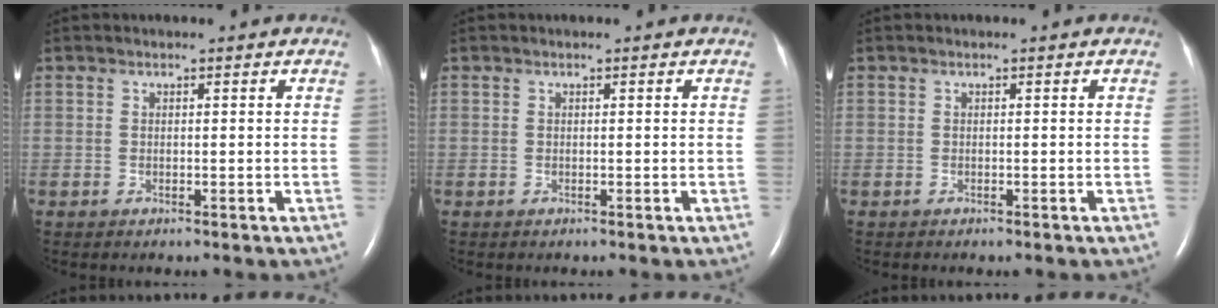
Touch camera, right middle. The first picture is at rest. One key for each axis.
{"total": 0.0}
{"total": 0.0}